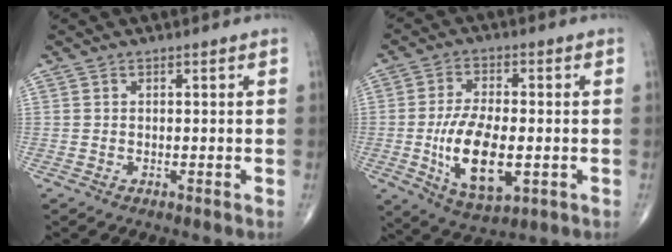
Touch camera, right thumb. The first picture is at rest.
{"total": 13.4, "force": [-2.4, 6.3, 11.6], "torque": [-0.208, -0.006, -0.032]}